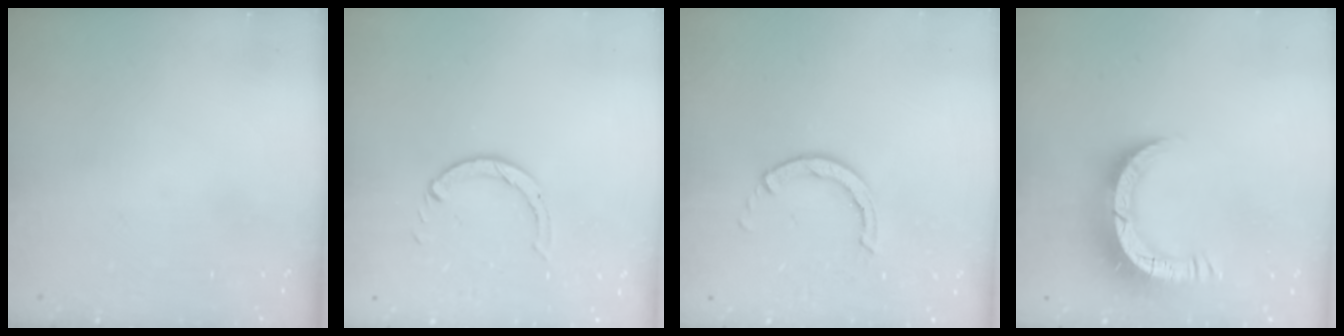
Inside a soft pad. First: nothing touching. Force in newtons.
{"total": 3.5, "press": 3.5, "slide": 0.5}
{"total": 2.8, "press": 2.8, "slide": 0.3}
{"total": 10.6, "press": 10.5, "slide": 1.4}